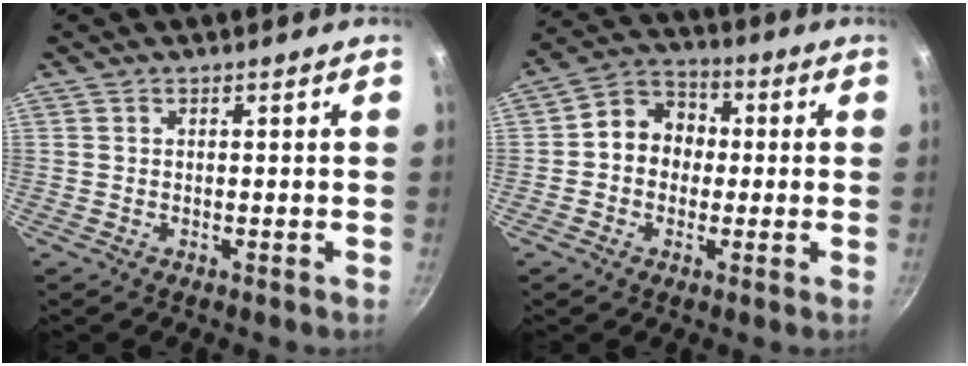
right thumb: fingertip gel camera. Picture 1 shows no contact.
{"total": 9.1, "force": [0.0, 7.8, 4.8], "torque": [-0.039, 0.026, -0.020]}